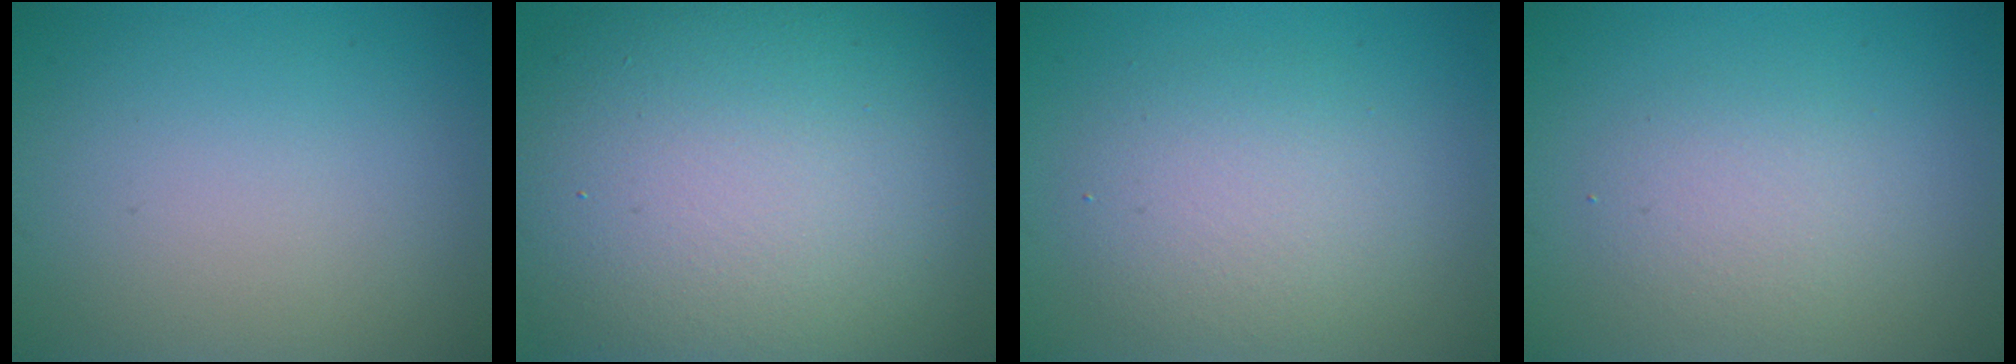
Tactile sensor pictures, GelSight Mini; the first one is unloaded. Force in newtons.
{"total": 15.6, "press": 15.5, "slide": 1.5}
{"total": 4.0, "press": 4.0, "slide": 0.5}
{"total": 2.4, "press": 2.4, "slide": 0.1}